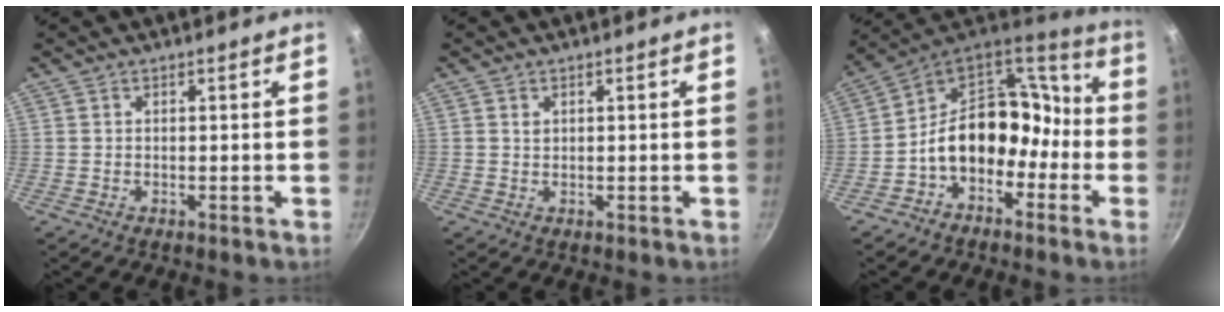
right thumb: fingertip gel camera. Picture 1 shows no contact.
{"total": 0.8, "force": [0.4, 0.6, 0.4], "torque": [-0.006, 0.000, 0.008]}
{"total": 15.4, "force": [-4.8, 11.8, 8.7], "torque": [-0.081, 0.084, -0.092]}